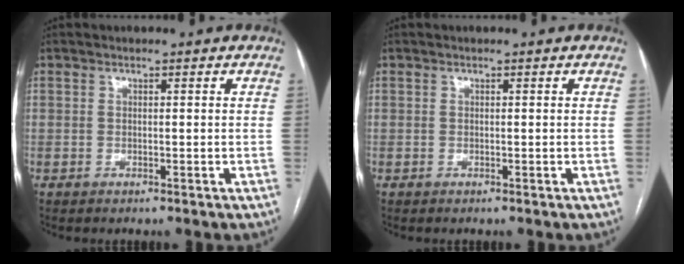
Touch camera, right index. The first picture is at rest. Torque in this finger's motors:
{"motor_torque": [0.00, 0.00, 0.00, 0.00]}